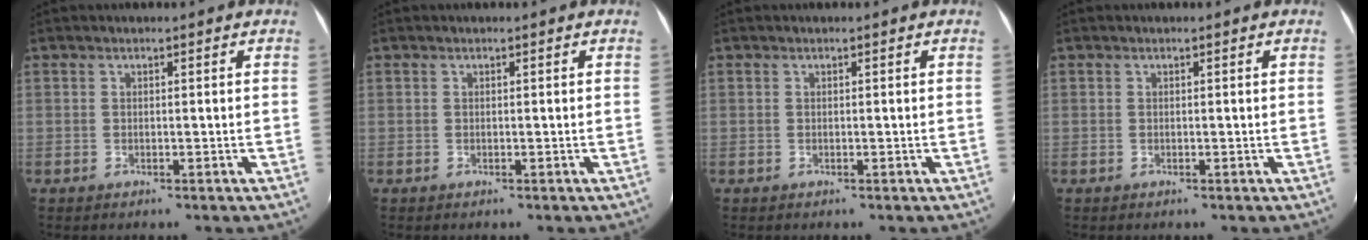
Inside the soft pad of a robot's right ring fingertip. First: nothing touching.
{"total": 0.0}
{"total": 0.0}
{"total": 0.0}